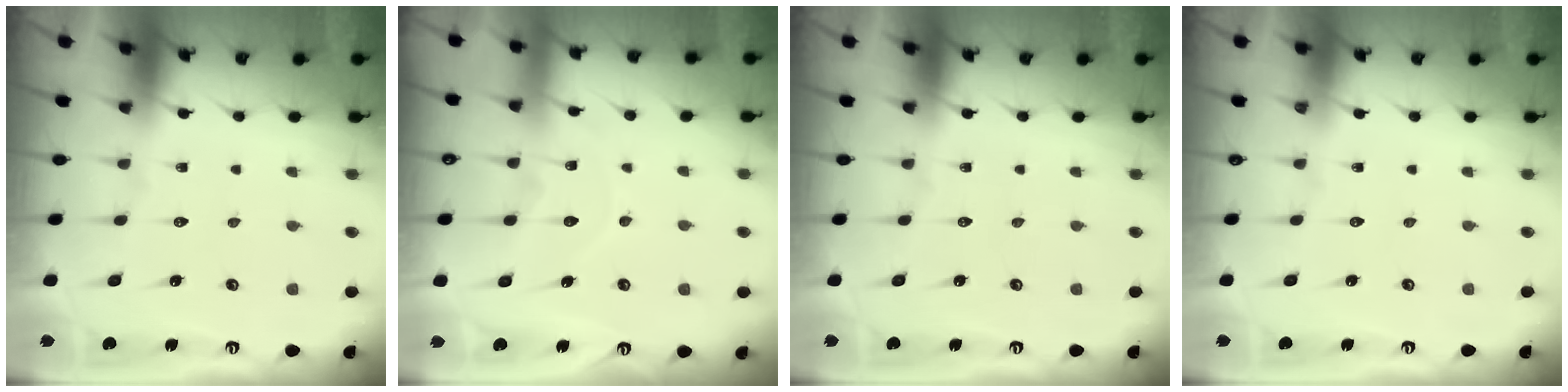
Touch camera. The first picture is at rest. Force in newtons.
{"total": 7.7, "press": 7.6, "slide": 0.7}
{"total": 0.0}
{"total": 0.0}